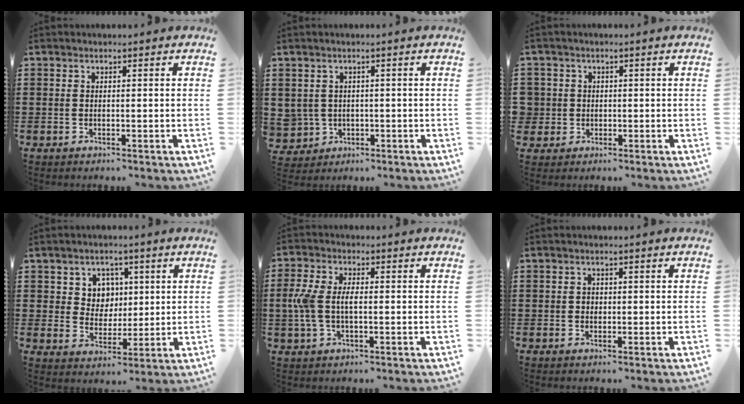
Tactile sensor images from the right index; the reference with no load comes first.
{"total": 2.3, "force": [0.3, 2.3, 0.0], "torque": [-0.021, 0.005, 0.001]}
{"total": 2.7, "force": [-0.2, 2.7, 0.0], "torque": [-0.013, 0.011, -0.008]}
{"total": 5.3, "force": [2.0, 4.7, 1.4], "torque": [-0.044, 0.009, 0.034]}
{"total": 5.5, "force": [-0.3, 2.7, 4.8], "torque": [-0.125, -0.006, -0.017]}
{"total": 0.8, "force": [0.1, 0.7, 0.3], "torque": [-0.009, 0.003, 0.002]}